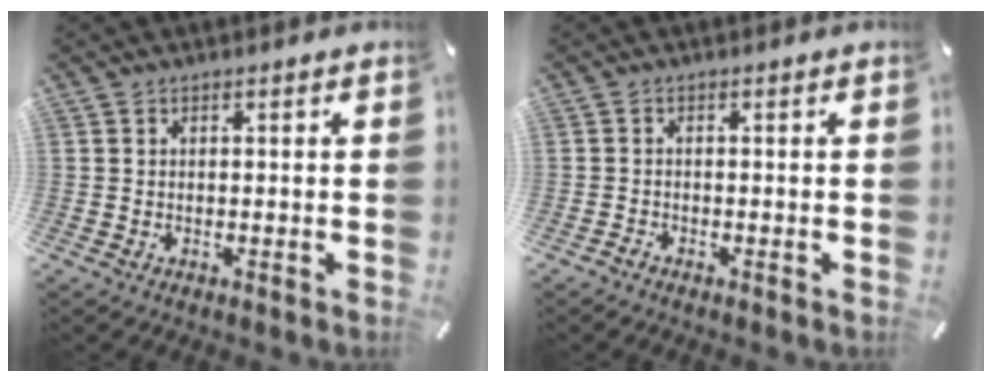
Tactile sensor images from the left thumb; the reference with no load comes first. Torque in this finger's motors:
{"motor_torque": [-0.39, 0.09, 0.13, 0.09, -0.02]}